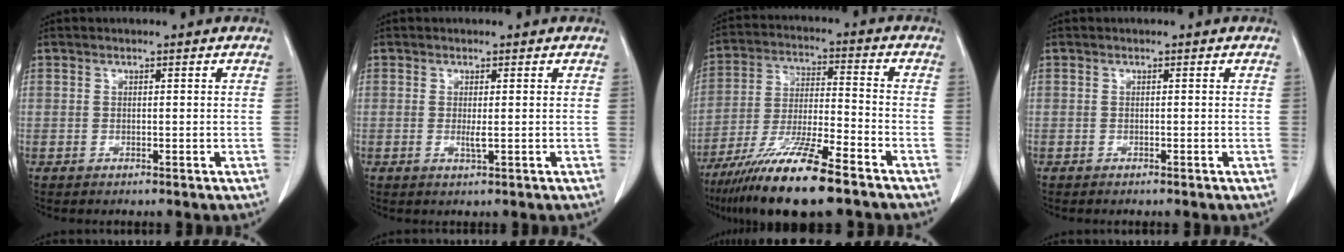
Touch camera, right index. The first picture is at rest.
{"total": 1.3, "force": [0.0, 0.0, 1.3], "torque": [-0.029, -0.004, 0.002]}
{"total": 15.2, "force": [-10.4, 1.3, 11.0], "torque": [-0.220, -0.040, -0.191]}
{"total": 0.0}